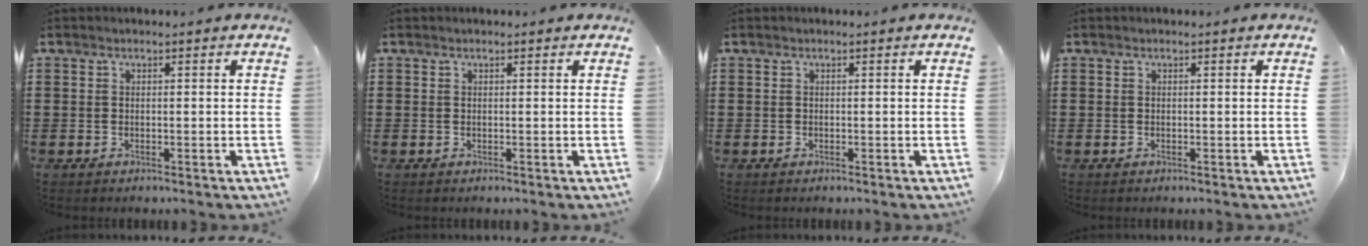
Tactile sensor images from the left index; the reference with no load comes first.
{"total": 0.0}
{"total": 0.0}
{"total": 0.0}